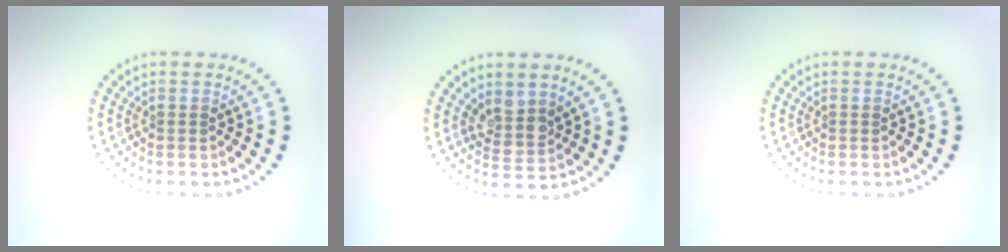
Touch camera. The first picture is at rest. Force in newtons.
{"total": 2.5, "press": 2.0, "slide": 1.5}
{"total": 0.0}